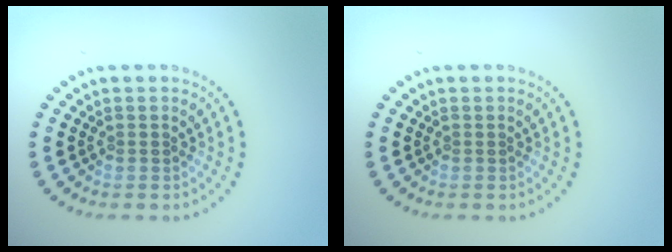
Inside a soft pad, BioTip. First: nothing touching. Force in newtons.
{"total": 0.0}